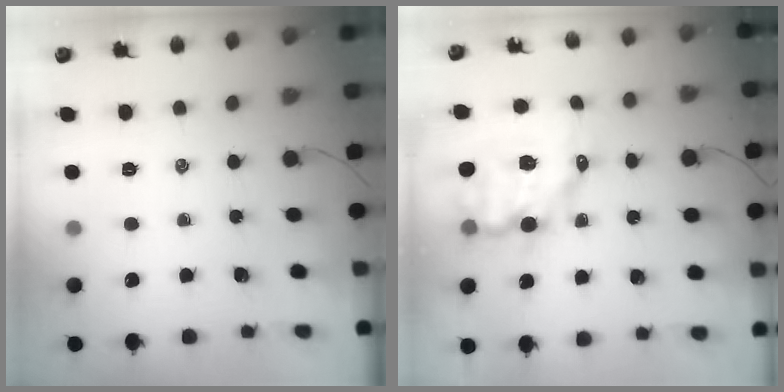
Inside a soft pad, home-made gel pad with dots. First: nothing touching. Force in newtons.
{"total": 11.5, "press": 11.2, "slide": 2.5}